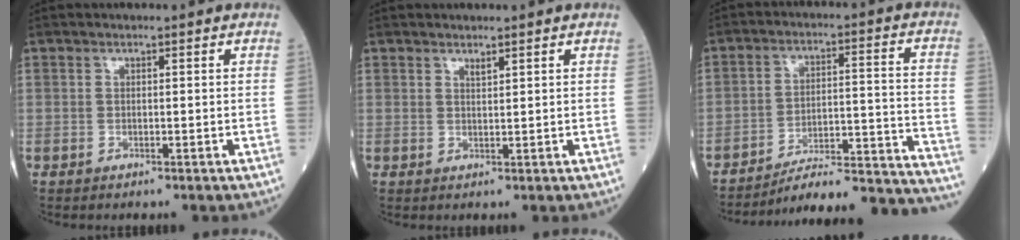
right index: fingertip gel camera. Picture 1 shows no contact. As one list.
[{"total": 1.1, "force": [0.9, 0.1, 0.5], "torque": [-0.013, -0.005, 0.018]}, {"total": 21.5, "force": [-20.8, 0.4, 5.2], "torque": [-0.025, 0.025, -0.286]}]